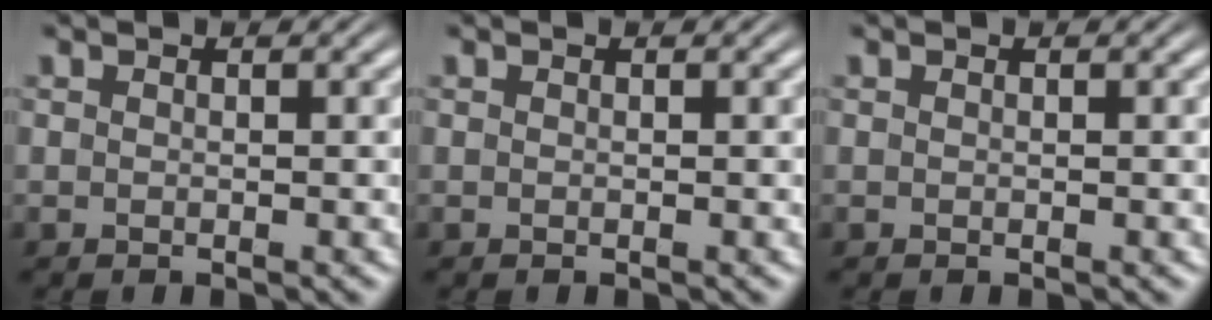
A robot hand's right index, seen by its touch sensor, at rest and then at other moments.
{"total": 0.0}
{"total": 0.0}